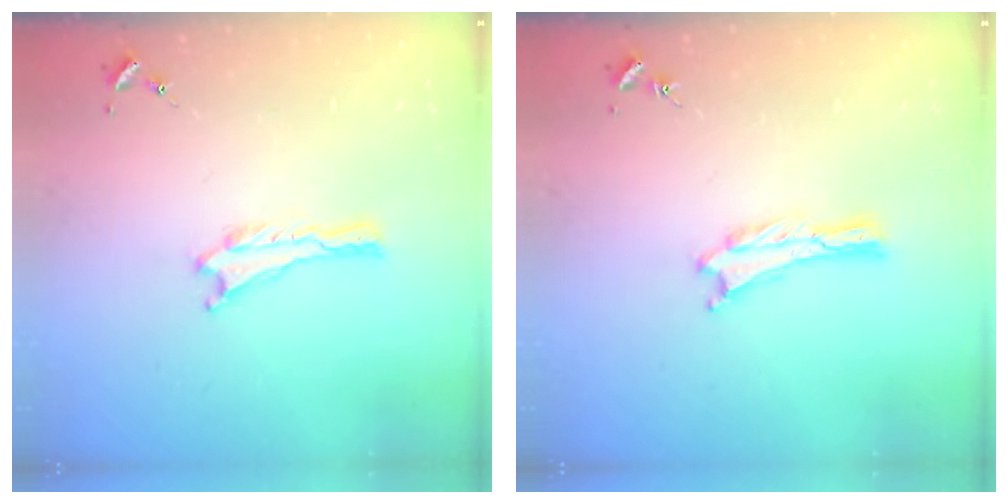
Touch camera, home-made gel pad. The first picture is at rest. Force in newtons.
{"total": 0.0}